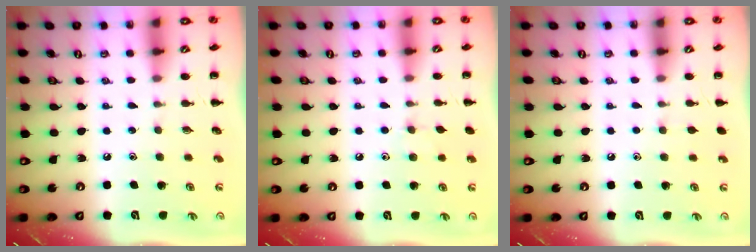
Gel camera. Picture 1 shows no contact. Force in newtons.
{"total": 4.2, "press": 4.0, "slide": 1.3}
{"total": 3.1, "press": 2.9, "slide": 1.2}